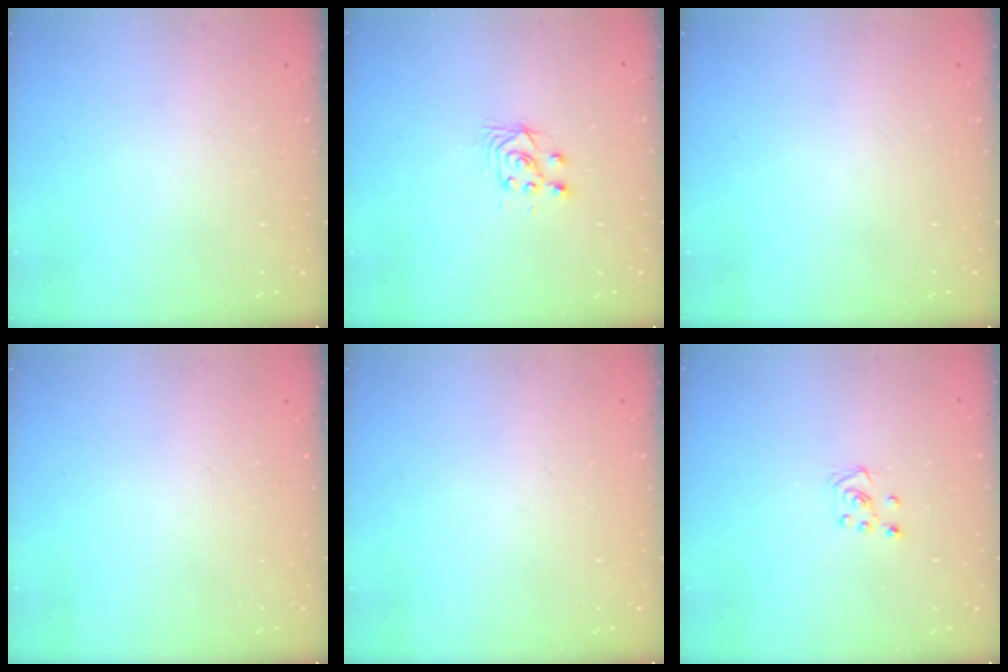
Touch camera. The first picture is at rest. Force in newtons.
{"total": 4.1, "press": 3.9, "slide": 1.3}
{"total": 0.0}
{"total": 0.0}
{"total": 0.0}
{"total": 3.2, "press": 3.2, "slide": 0.4}